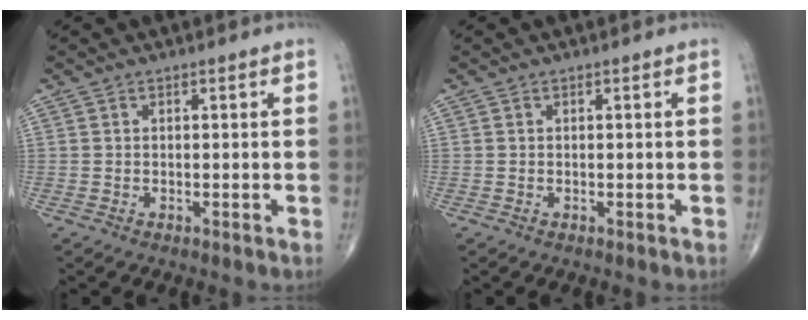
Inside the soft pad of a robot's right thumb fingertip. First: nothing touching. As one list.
[{"total": 0.0}]